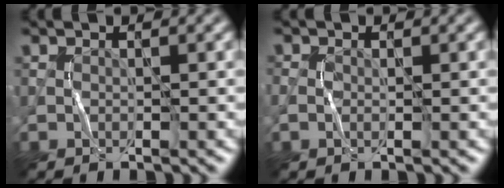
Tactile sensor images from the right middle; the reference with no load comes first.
{"total": 0.9, "force": [-0.1, 0.6, 0.7], "torque": [-0.016, 0.001, -0.004]}